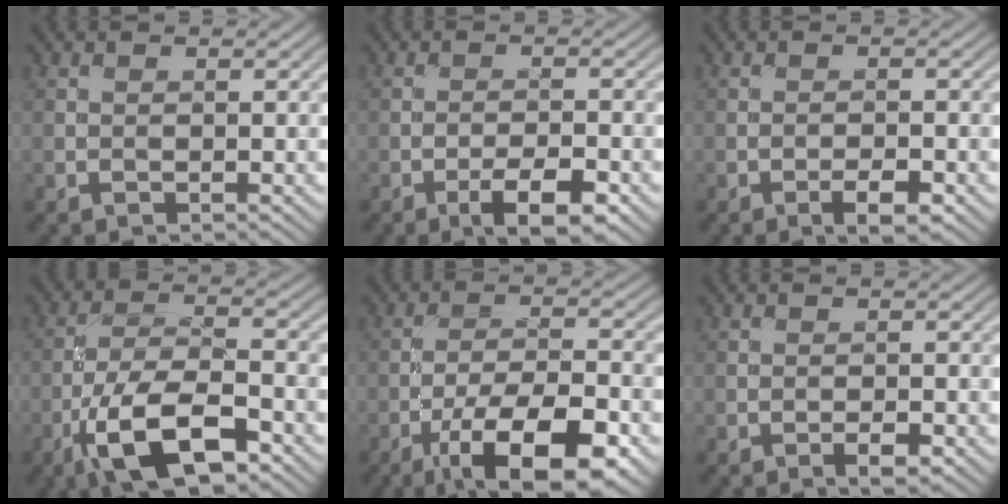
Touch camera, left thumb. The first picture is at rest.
{"total": 4.9, "force": [-2.9, 1.3, 3.8], "torque": [-0.065, 0.006, -0.045]}
{"total": 2.6, "force": [-1.4, 0.7, 2.0], "torque": [-0.037, 0.002, -0.027]}
{"total": 11.6, "force": [-6.2, 4.2, 8.8], "torque": [-0.167, -0.003, -0.128]}
{"total": 13.0, "force": [-7.4, 4.3, 9.8], "torque": [-0.172, -0.004, -0.124]}
{"total": 1.8, "force": [-1.0, 0.5, 1.4], "torque": [-0.025, 0.002, -0.019]}